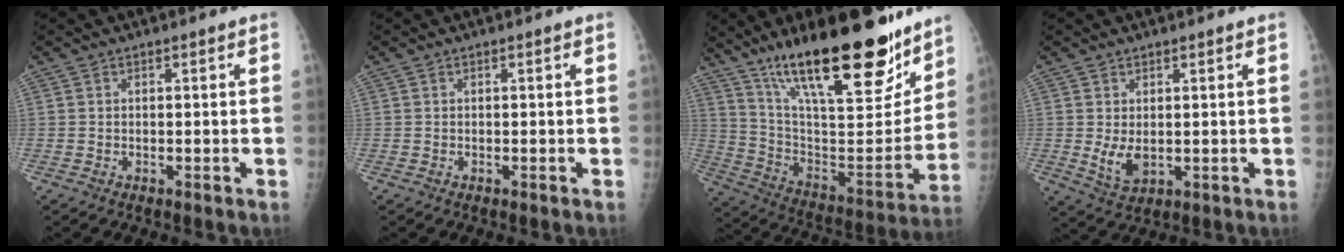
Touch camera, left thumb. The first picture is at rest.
{"total": 0.0}
{"total": 31.4, "force": [20.8, 9.2, 21.6], "torque": [-0.313, -0.071, 0.344]}
{"total": 4.3, "force": [0.4, 2.6, 3.3], "torque": [-0.056, -0.014, 0.018]}